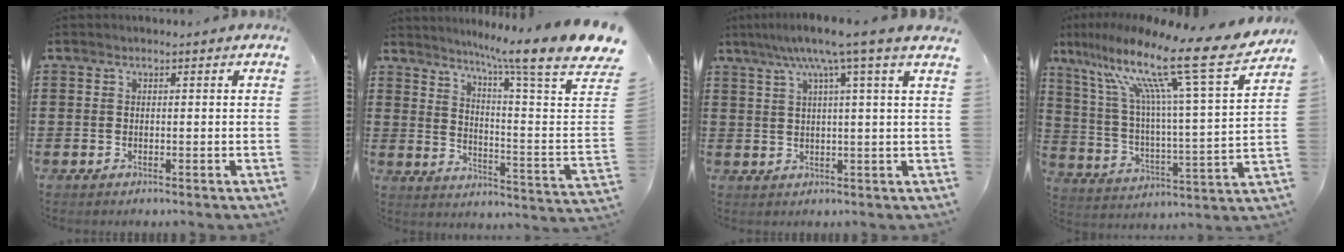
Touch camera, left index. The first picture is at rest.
{"total": 9.2, "force": [7.1, -1.6, 5.7], "torque": [-0.122, -0.068, 0.107]}
{"total": 6.9, "force": [4.1, -0.7, 5.5], "torque": [-0.120, -0.003, 0.065]}
{"total": 16.0, "force": [11.8, 1.0, 10.7], "torque": [-0.207, -0.088, 0.180]}